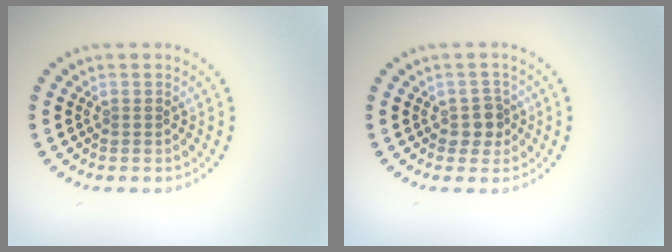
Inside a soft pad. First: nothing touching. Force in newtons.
{"total": 1.9, "press": 1.6, "slide": 1.0}